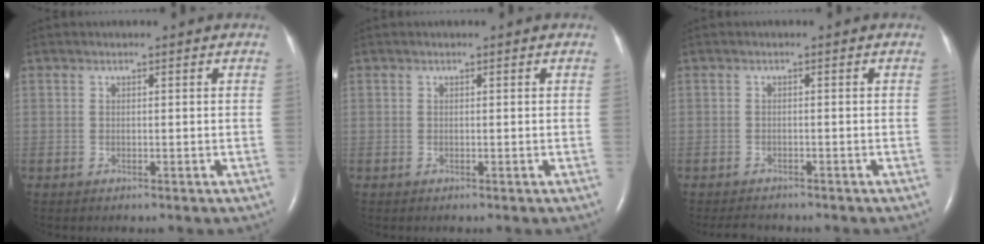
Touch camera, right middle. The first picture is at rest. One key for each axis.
{"total": 0.0}
{"total": 3.0, "fx": -2.8, "fy": 0.8, "fz": 0.7, "tx": -0.014, "ty": -0.009, "tz": -0.042}